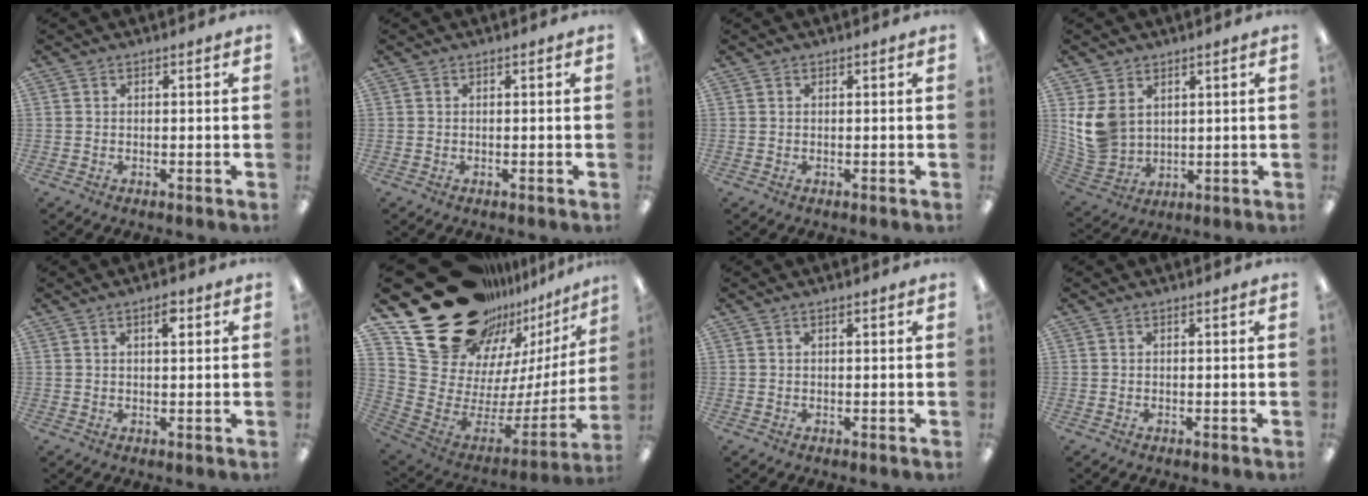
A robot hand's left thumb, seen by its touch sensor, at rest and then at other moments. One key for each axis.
{"total": 0.0}
{"total": 0.0}
{"total": 10.1, "fx": 3.2, "fy": 8.1, "fz": 5.0, "tx": -0.132, "ty": -0.006, "tz": 0.067}
{"total": 3.5, "fx": 1.9, "fy": 1.2, "fz": 2.7, "tx": -0.034, "ty": -0.005, "tz": 0.026}
{"total": 24.1, "fx": 17.6, "fy": 13.1, "fz": 10.1, "tx": -0.133, "ty": -0.153, "tz": 0.359}
{"total": 0.6, "fx": 0.3, "fy": 0.2, "fz": 0.5, "tx": -0.009, "ty": 0.001, "tz": 0.006}
{"total": 0.0}